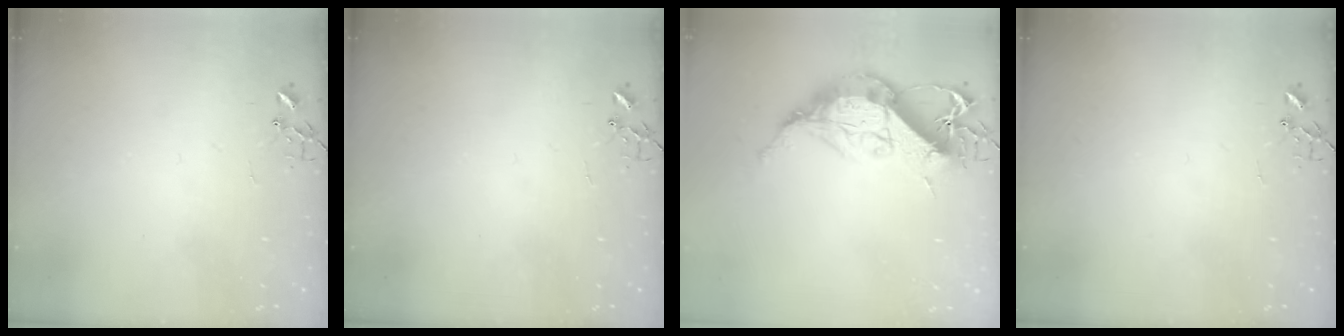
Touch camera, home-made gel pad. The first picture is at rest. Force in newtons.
{"total": 0.0}
{"total": 15.7, "press": 15.6, "slide": 1.4}
{"total": 0.0}